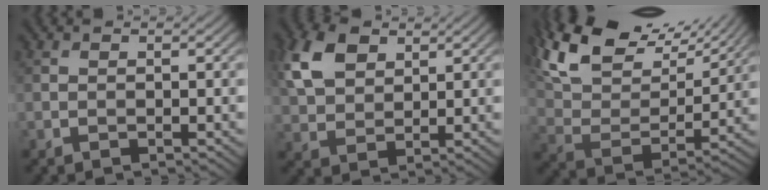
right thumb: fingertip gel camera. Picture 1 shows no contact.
{"total": 8.0, "force": [3.6, 5.1, 5.0], "torque": [-0.130, 0.011, 0.070]}
{"total": 17.6, "force": [12.6, 7.4, 9.9], "torque": [-0.241, 0.041, 0.185]}